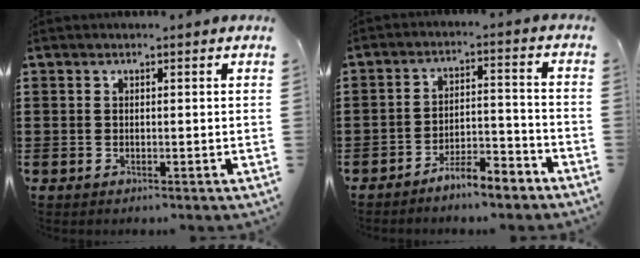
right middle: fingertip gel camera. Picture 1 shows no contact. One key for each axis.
{"total": 5.4, "fx": -5.2, "fy": 0.5, "fz": 1.6, "tx": -0.035, "ty": 0.003, "tz": -0.102}